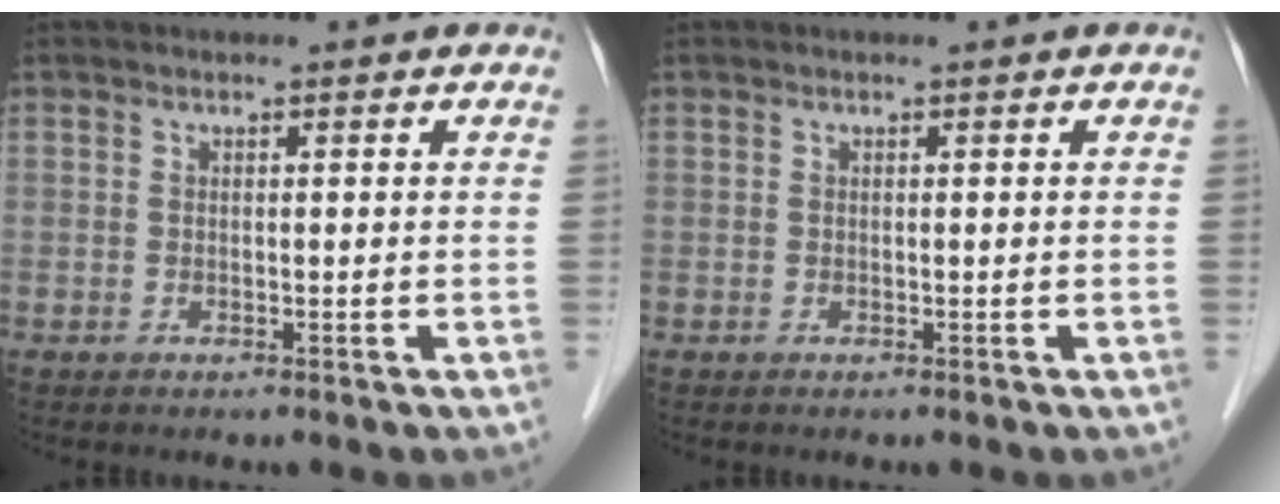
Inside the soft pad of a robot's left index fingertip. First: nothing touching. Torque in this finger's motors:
{"motor_torque": [-0.09, 0.09, -0.01, 0.00]}